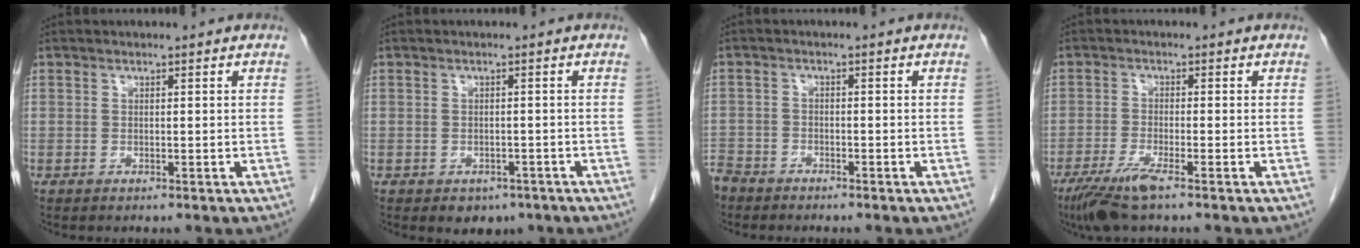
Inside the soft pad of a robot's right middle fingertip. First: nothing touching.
{"total": 3.4, "force": [-2.2, 2.3, 1.2], "torque": [-0.008, 0.003, -0.020]}
{"total": 4.9, "force": [-4.4, 2.1, 0.7], "torque": [-0.016, -0.005, -0.086]}
{"total": 5.7, "force": [-3.8, 0.2, 4.2], "torque": [-0.087, -0.017, -0.073]}